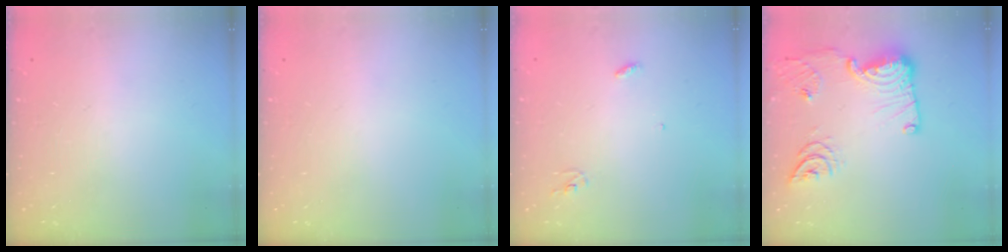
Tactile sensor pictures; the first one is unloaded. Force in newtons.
{"total": 0.0}
{"total": 2.9, "press": 2.9, "slide": 0.2}
{"total": 20.1, "press": 19.4, "slide": 5.4}